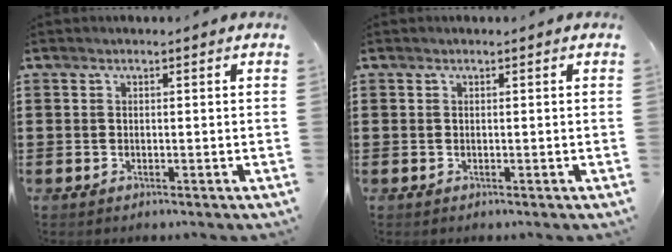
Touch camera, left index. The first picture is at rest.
{"total": 0.0}